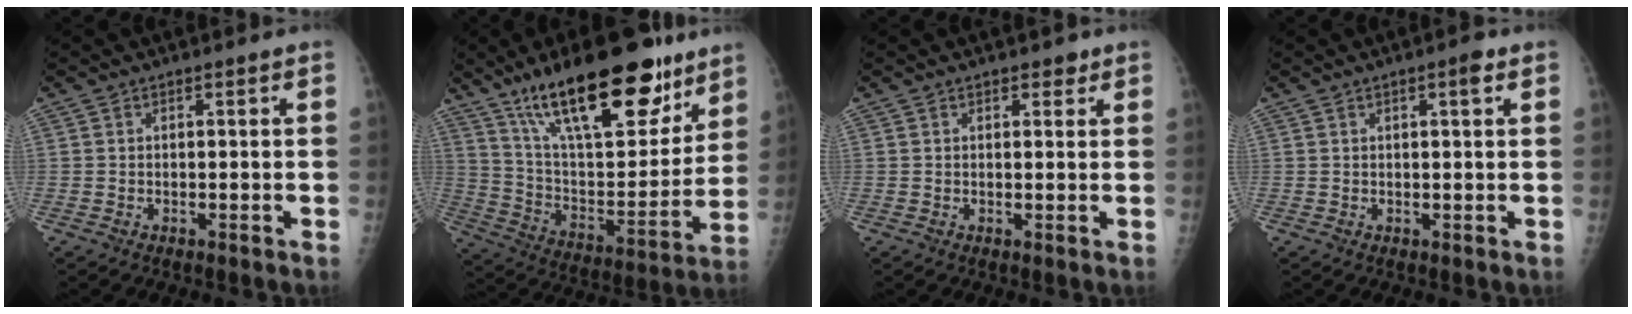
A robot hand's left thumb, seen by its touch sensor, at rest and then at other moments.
{"total": 28.2, "force": [18.3, 10.3, 18.8], "torque": [-0.261, -0.056, 0.302]}
{"total": 1.6, "force": [1.2, 1.0, 0.6], "torque": [0.008, -0.005, 0.011]}
{"total": 2.3, "force": [1.1, 0.6, 2.0], "torque": [-0.027, 0.000, 0.012]}